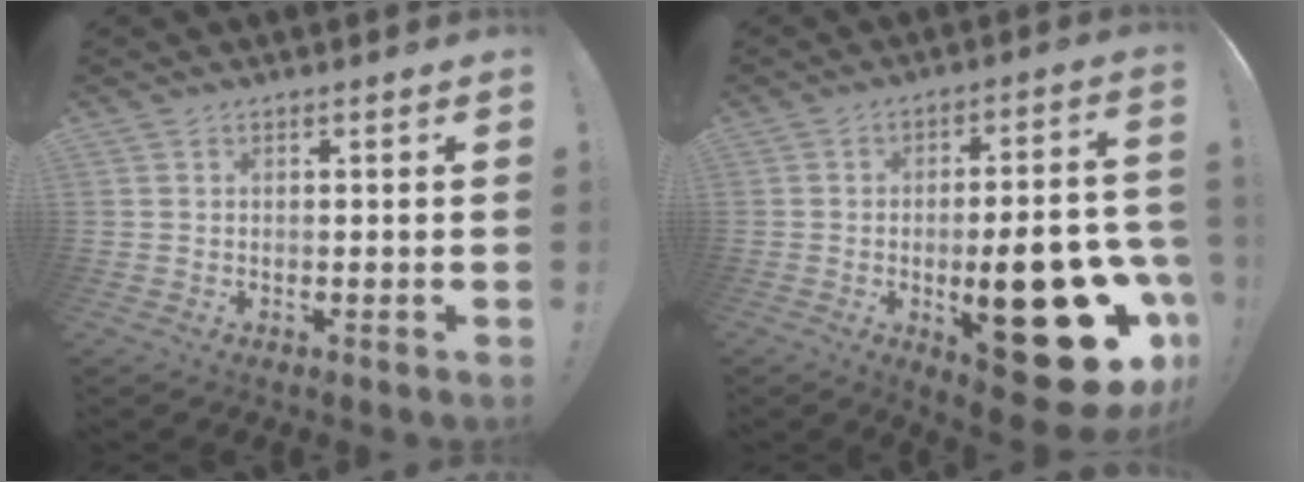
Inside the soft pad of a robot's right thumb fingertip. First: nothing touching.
{"total": 27.4, "force": [-8.0, 10.3, 24.1], "torque": [-0.311, 0.032, -0.100]}